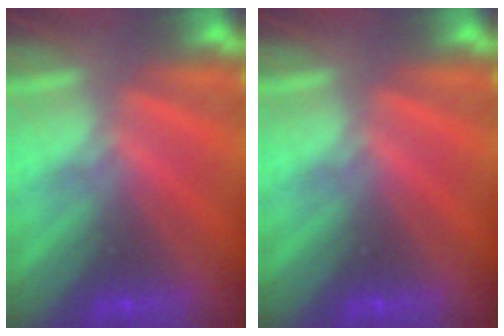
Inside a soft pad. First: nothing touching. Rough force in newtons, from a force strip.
{"total": 0.0}